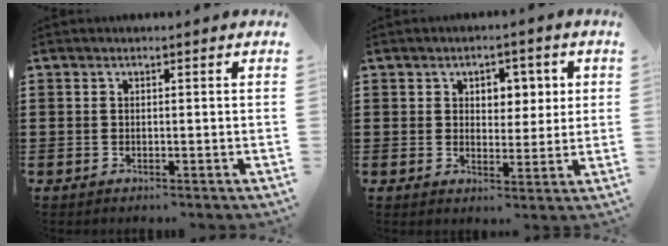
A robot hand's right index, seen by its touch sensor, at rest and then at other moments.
{"total": 3.9, "force": [1.5, 2.9, 2.1], "torque": [-0.028, 0.004, 0.017]}